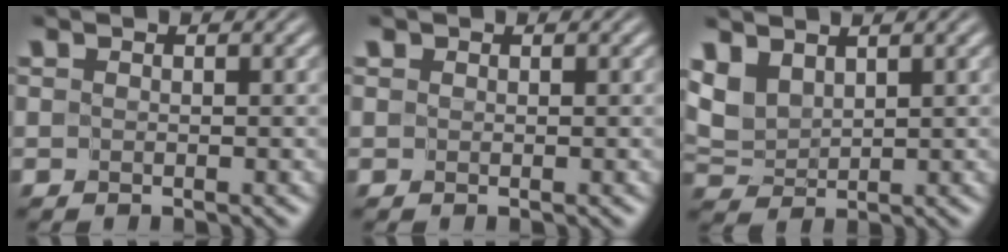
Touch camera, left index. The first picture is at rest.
{"total": 0.5, "force": [0.3, 0.5, 0.1], "torque": [0.004, 0.001, -0.002]}
{"total": 3.3, "force": [2.3, 1.8, 1.5], "torque": [-0.040, 0.006, 0.049]}